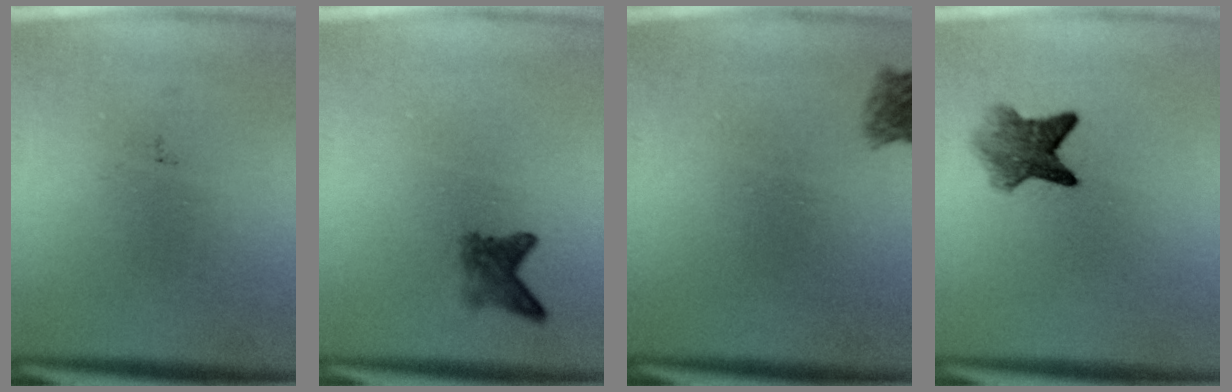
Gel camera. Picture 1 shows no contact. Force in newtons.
{"total": 2.3}
{"total": 2.6}
{"total": 4.7}